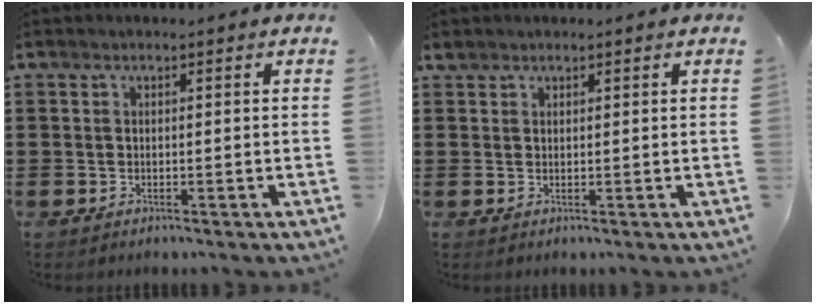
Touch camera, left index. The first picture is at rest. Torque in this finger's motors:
{"motor_torque": [-0.03, 0.02, 0.03, -0.01]}